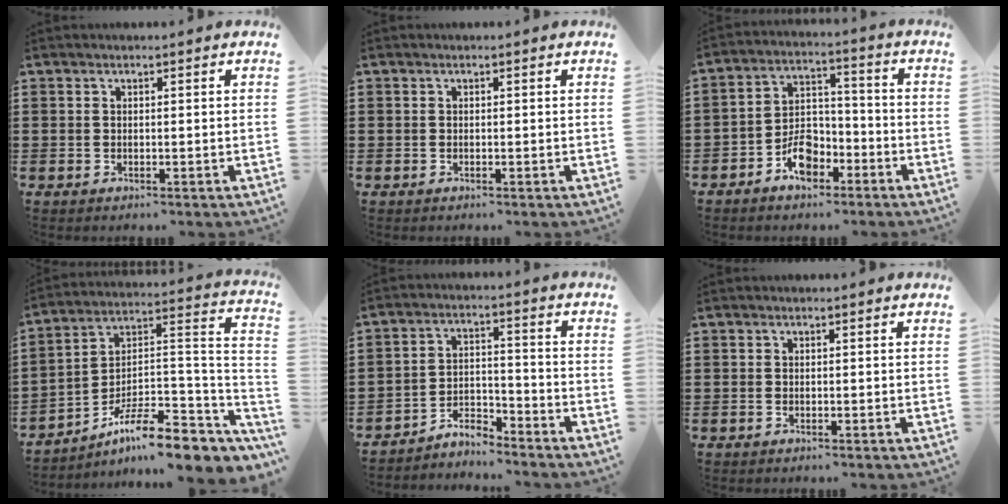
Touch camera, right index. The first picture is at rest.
{"total": 0.0}
{"total": 6.7, "force": [-3.9, 3.8, 3.8], "torque": [-0.076, 0.015, -0.071]}
{"total": 11.3, "force": [-8.4, 2.9, 7.0], "torque": [-0.107, 0.015, -0.154]}
{"total": 4.4, "force": [-4.2, 0.9, 0.9], "torque": [-0.019, 0.009, -0.086]}
{"total": 0.0}